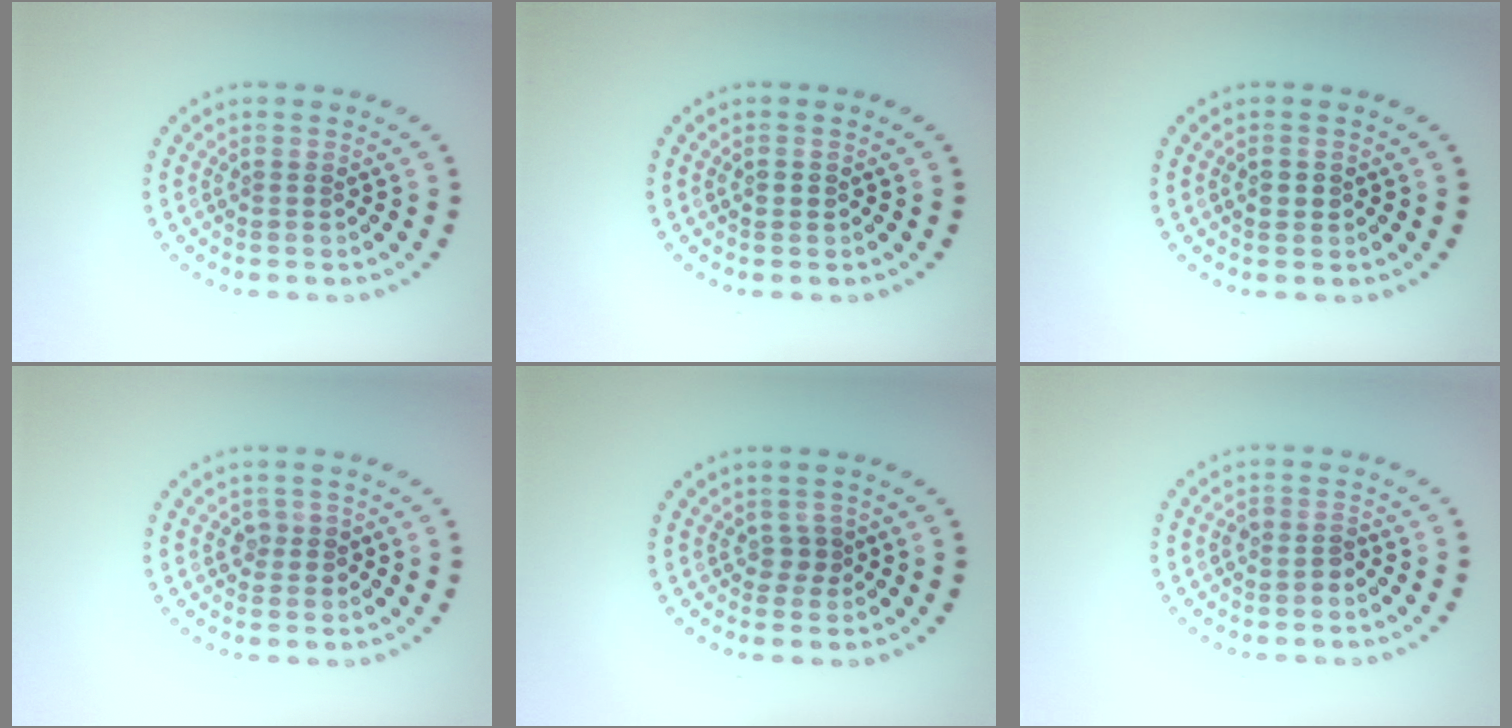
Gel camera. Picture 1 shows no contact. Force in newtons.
{"total": 1.0, "press": 1.0, "slide": 0.1}
{"total": 1.0, "press": 1.0, "slide": 0.2}
{"total": 1.2, "press": 1.0, "slide": 0.7}
{"total": 1.0, "press": 0.8, "slide": 0.6}
{"total": 1.3, "press": 1.0, "slide": 0.8}